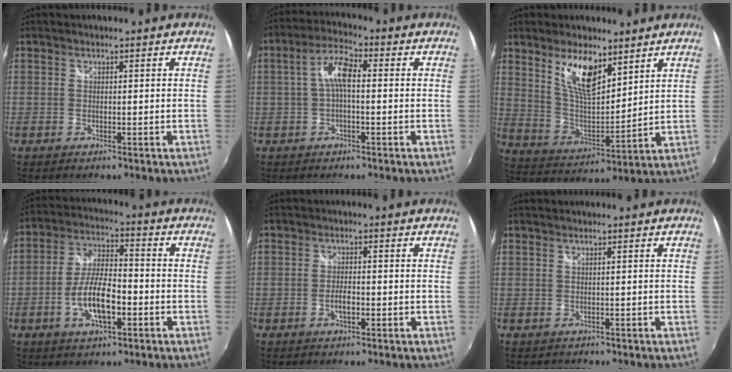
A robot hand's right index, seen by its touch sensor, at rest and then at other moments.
{"total": 5.9, "force": [-0.1, 2.0, 5.5], "torque": [-0.112, 0.020, -0.003]}
{"total": 11.5, "force": [7.0, 4.2, 8.1], "torque": [-0.148, -0.001, 0.140]}
{"total": 10.6, "force": [-3.7, 3.9, 9.1], "torque": [-0.184, 0.003, -0.064]}
{"total": 2.7, "force": [-1.1, 1.1, 2.3], "torque": [-0.046, 0.000, -0.020]}
{"total": 0.8, "force": [-0.2, 0.8, 0.0], "torque": [0.001, -0.001, 0.001]}